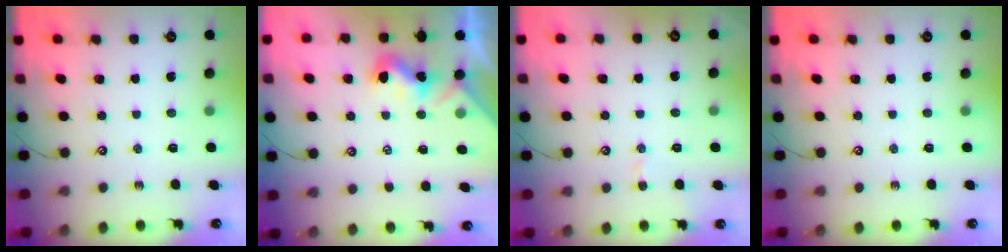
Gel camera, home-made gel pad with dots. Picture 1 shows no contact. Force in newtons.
{"total": 1.3, "press": 1.3, "slide": 0.3}
{"total": 1.6, "press": 1.5, "slide": 0.6}
{"total": 0.0}